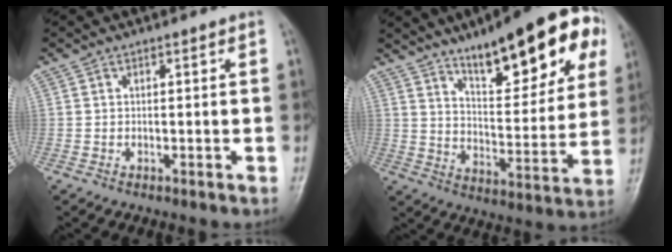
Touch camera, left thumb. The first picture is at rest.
{"total": 22.2, "force": [12.3, 6.8, 17.2], "torque": [-0.205, -0.039, 0.186]}